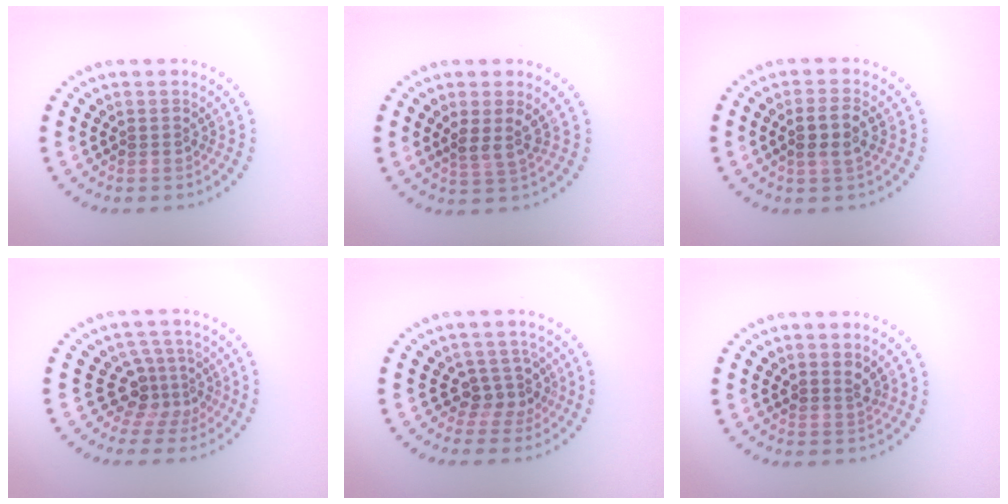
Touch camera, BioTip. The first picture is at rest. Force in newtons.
{"total": 2.0, "press": 1.6, "slide": 1.2}
{"total": 2.4, "press": 2.3, "slide": 0.8}
{"total": 3.2, "press": 2.3, "slide": 2.2}
{"total": 2.6, "press": 2.0, "slide": 1.7}
{"total": 1.4, "press": 1.1, "slide": 0.9}